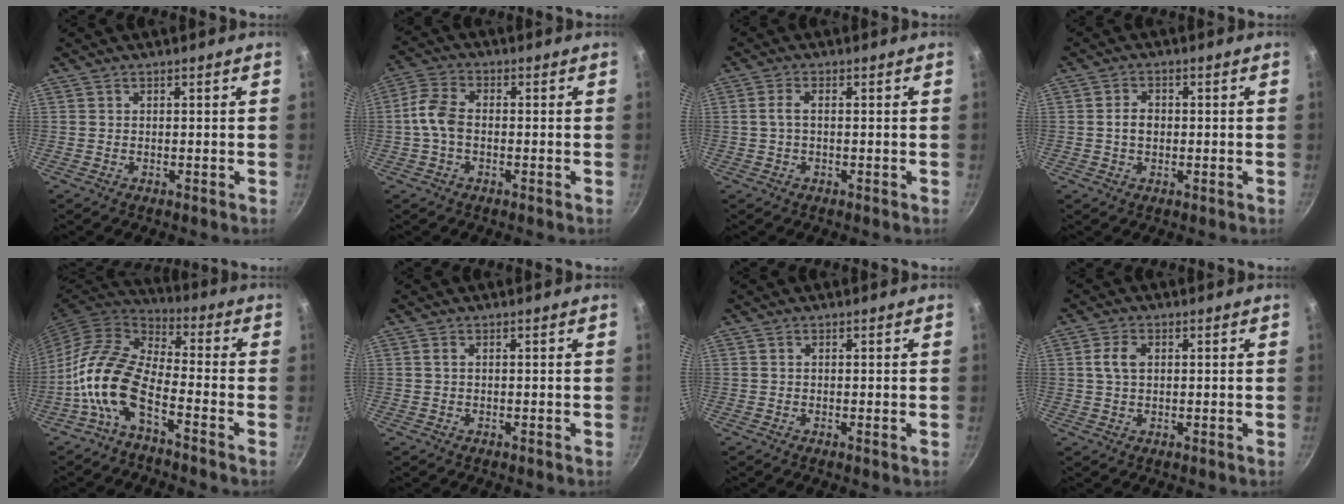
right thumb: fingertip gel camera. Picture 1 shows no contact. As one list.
[{"total": 3.8, "force": [-1.3, 2.5, 2.6], "torque": [-0.062, 0.020, -0.038]}, {"total": 2.5, "force": [0.0, 1.2, 2.1], "torque": [-0.052, 0.009, -0.004]}, {"total": 3.1, "force": [-0.2, 2.3, 2.0], "torque": [-0.024, 0.009, -0.003]}, {"total": 12.7, "force": [-5.6, 5.8, 9.8], "torque": [-0.185, 0.054, -0.124]}, {"total": 0.5, "force": [0.1, 0.1, 0.5], "torque": [-0.012, 0.002, 0.002]}, {"total": 0.5, "force": [0.0, 0.0, 0.5], "torque": [-0.009, -0.002, -0.002]}, {"total": 3.9, "force": [0.7, 2.4, 2.9], "torque": [-0.055, 0.008, 0.011]}]